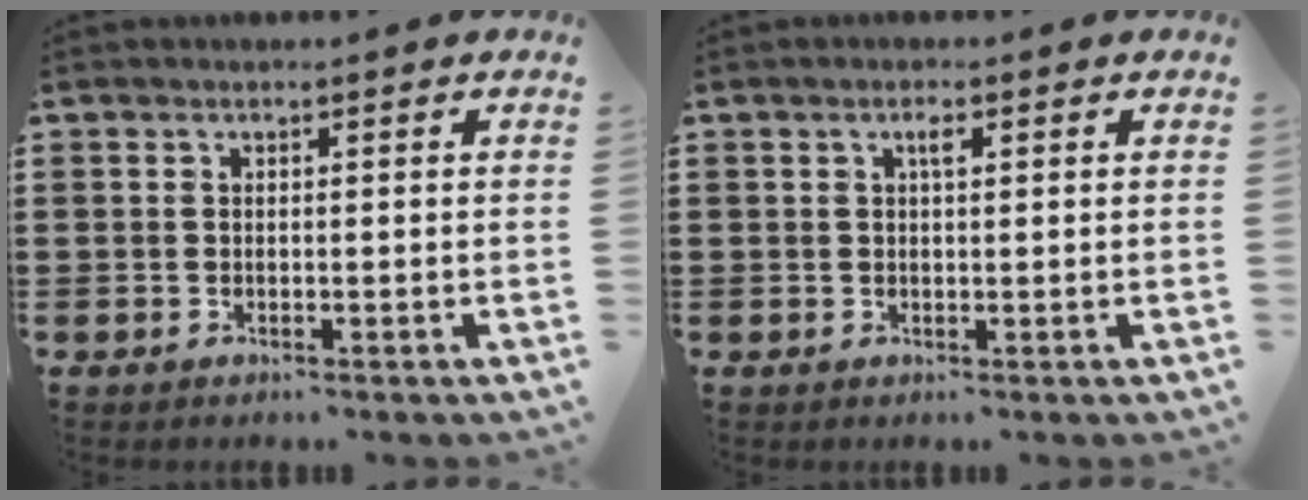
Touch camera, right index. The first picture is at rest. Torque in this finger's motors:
{"motor_torque": [0.08, -0.04, 0.01, 0.00]}